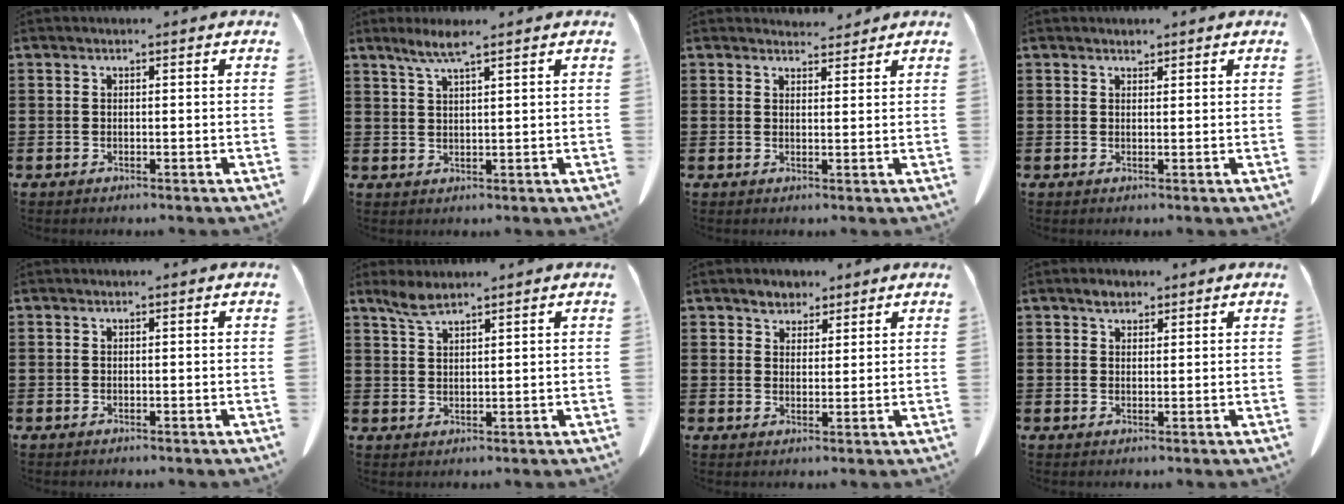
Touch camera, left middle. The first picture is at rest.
{"total": 3.7, "force": [2.5, 0.1, 2.7], "torque": [-0.059, 0.001, 0.044]}
{"total": 2.7, "force": [2.6, 0.6, 0.3], "torque": [-0.006, -0.008, 0.047]}
{"total": 1.0, "force": [0.9, 0.4, 0.2], "torque": [0.002, -0.003, 0.016]}
{"total": 0.0}
{"total": 3.0, "force": [2.3, 0.5, 1.8], "torque": [-0.042, 0.001, 0.043]}
{"total": 3.0, "force": [2.5, 1.6, 0.3], "torque": [-0.016, 0.006, 0.048]}
{"total": 1.7, "force": [1.4, 0.9, 0.6], "torque": [-0.008, 0.000, 0.024]}